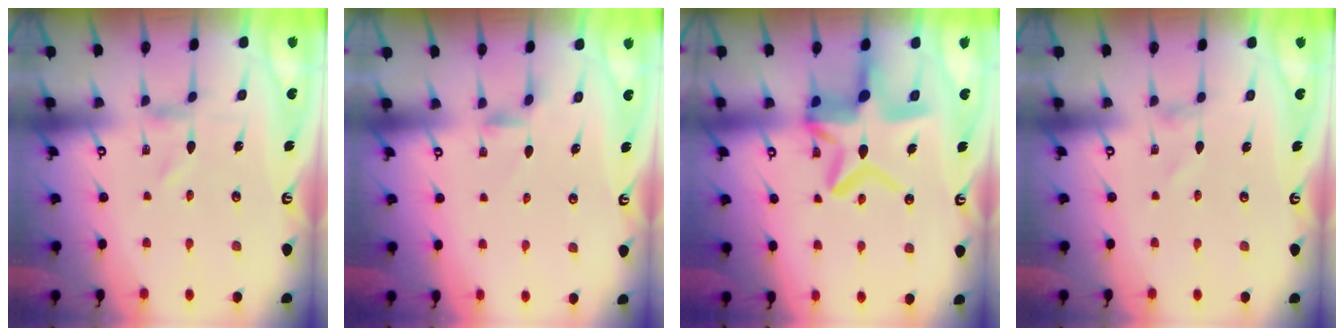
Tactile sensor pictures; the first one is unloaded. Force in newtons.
{"total": 3.4, "press": 3.3, "slide": 0.5}
{"total": 16.1, "press": 16.1, "slide": 1.6}
{"total": 1.0, "press": 1.0, "slide": 0.1}